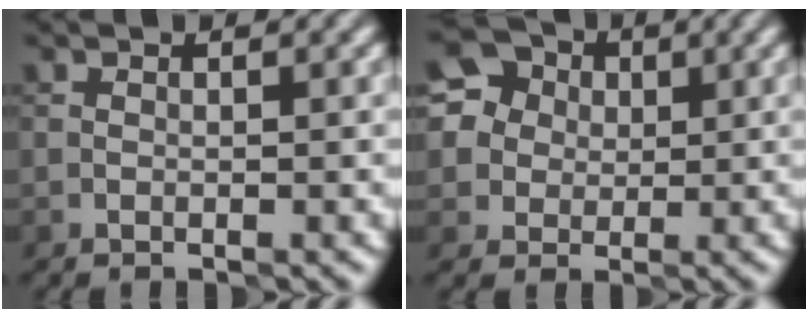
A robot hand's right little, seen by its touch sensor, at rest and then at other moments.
{"total": 7.7, "force": [2.9, 6.7, 2.4], "torque": [-0.047, 0.037, 0.034]}